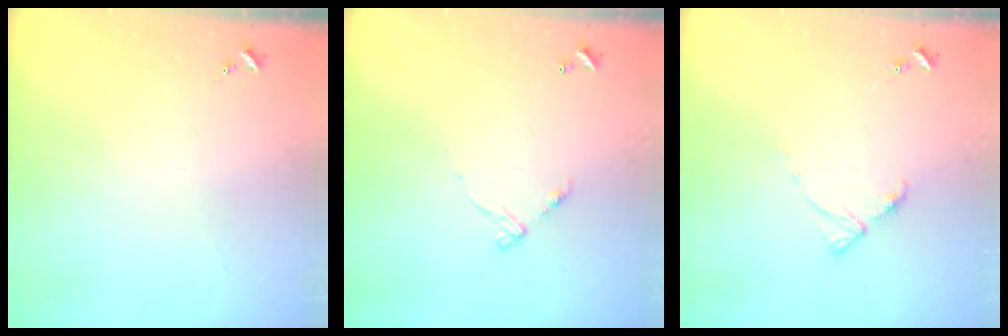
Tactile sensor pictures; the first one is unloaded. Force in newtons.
{"total": 6.2, "press": 6.2, "slide": 0.4}
{"total": 4.5, "press": 4.5, "slide": 0.5}